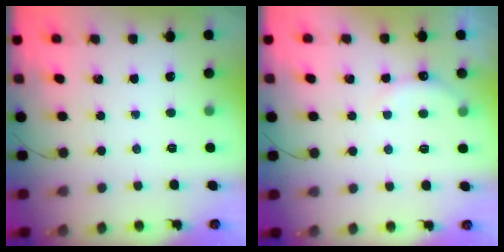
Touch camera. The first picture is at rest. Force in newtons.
{"total": 6.5, "press": 6.4, "slide": 1.3}